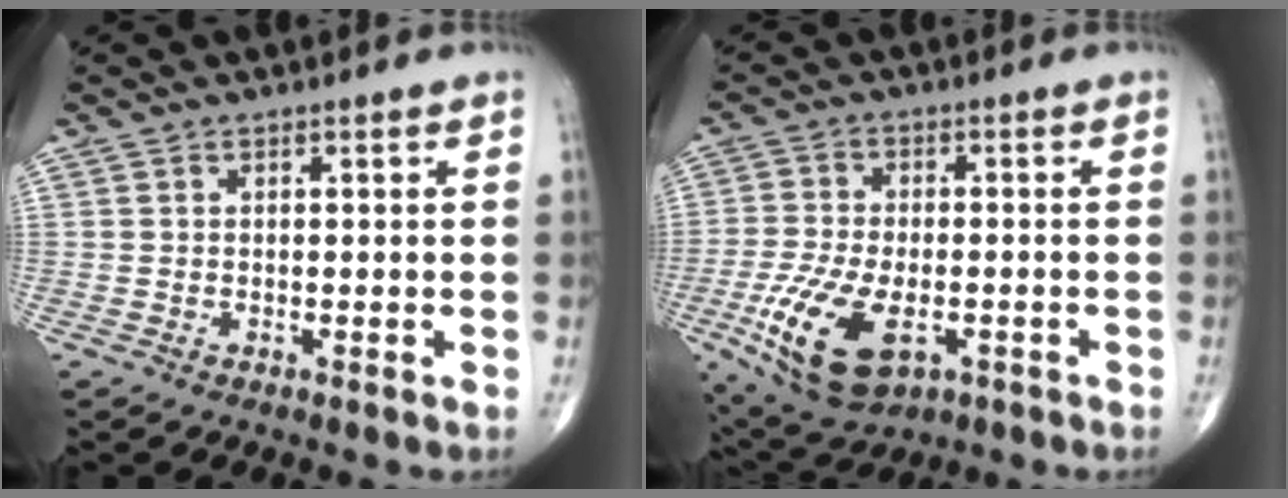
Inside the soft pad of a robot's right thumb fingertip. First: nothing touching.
{"total": 13.9, "force": [-4.8, 7.2, 10.9], "torque": [-0.214, 0.001, -0.076]}